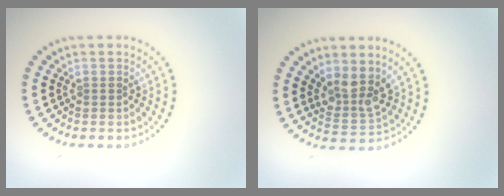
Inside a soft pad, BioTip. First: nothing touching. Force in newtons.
{"total": 3.3, "press": 2.7, "slide": 1.9}